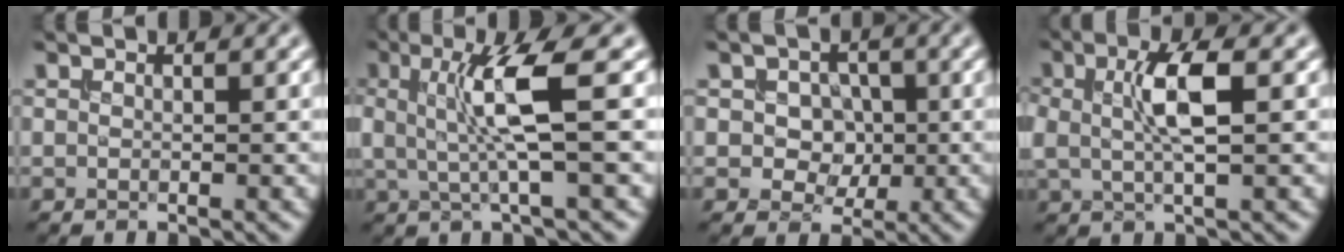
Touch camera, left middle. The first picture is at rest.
{"total": 5.3, "force": [0.7, 0.6, 5.3], "torque": [-0.105, -0.001, 0.018]}
{"total": 3.6, "force": [0.1, 2.9, 2.1], "torque": [-0.026, 0.002, -0.012]}
{"total": 4.2, "force": [0.8, 1.1, 4.0], "torque": [-0.082, 0.006, 0.012]}